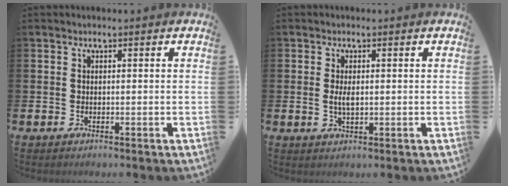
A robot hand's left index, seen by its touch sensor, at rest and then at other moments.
{"total": 2.1, "force": [0.2, 0.9, 1.9], "torque": [-0.027, -0.001, -0.001]}